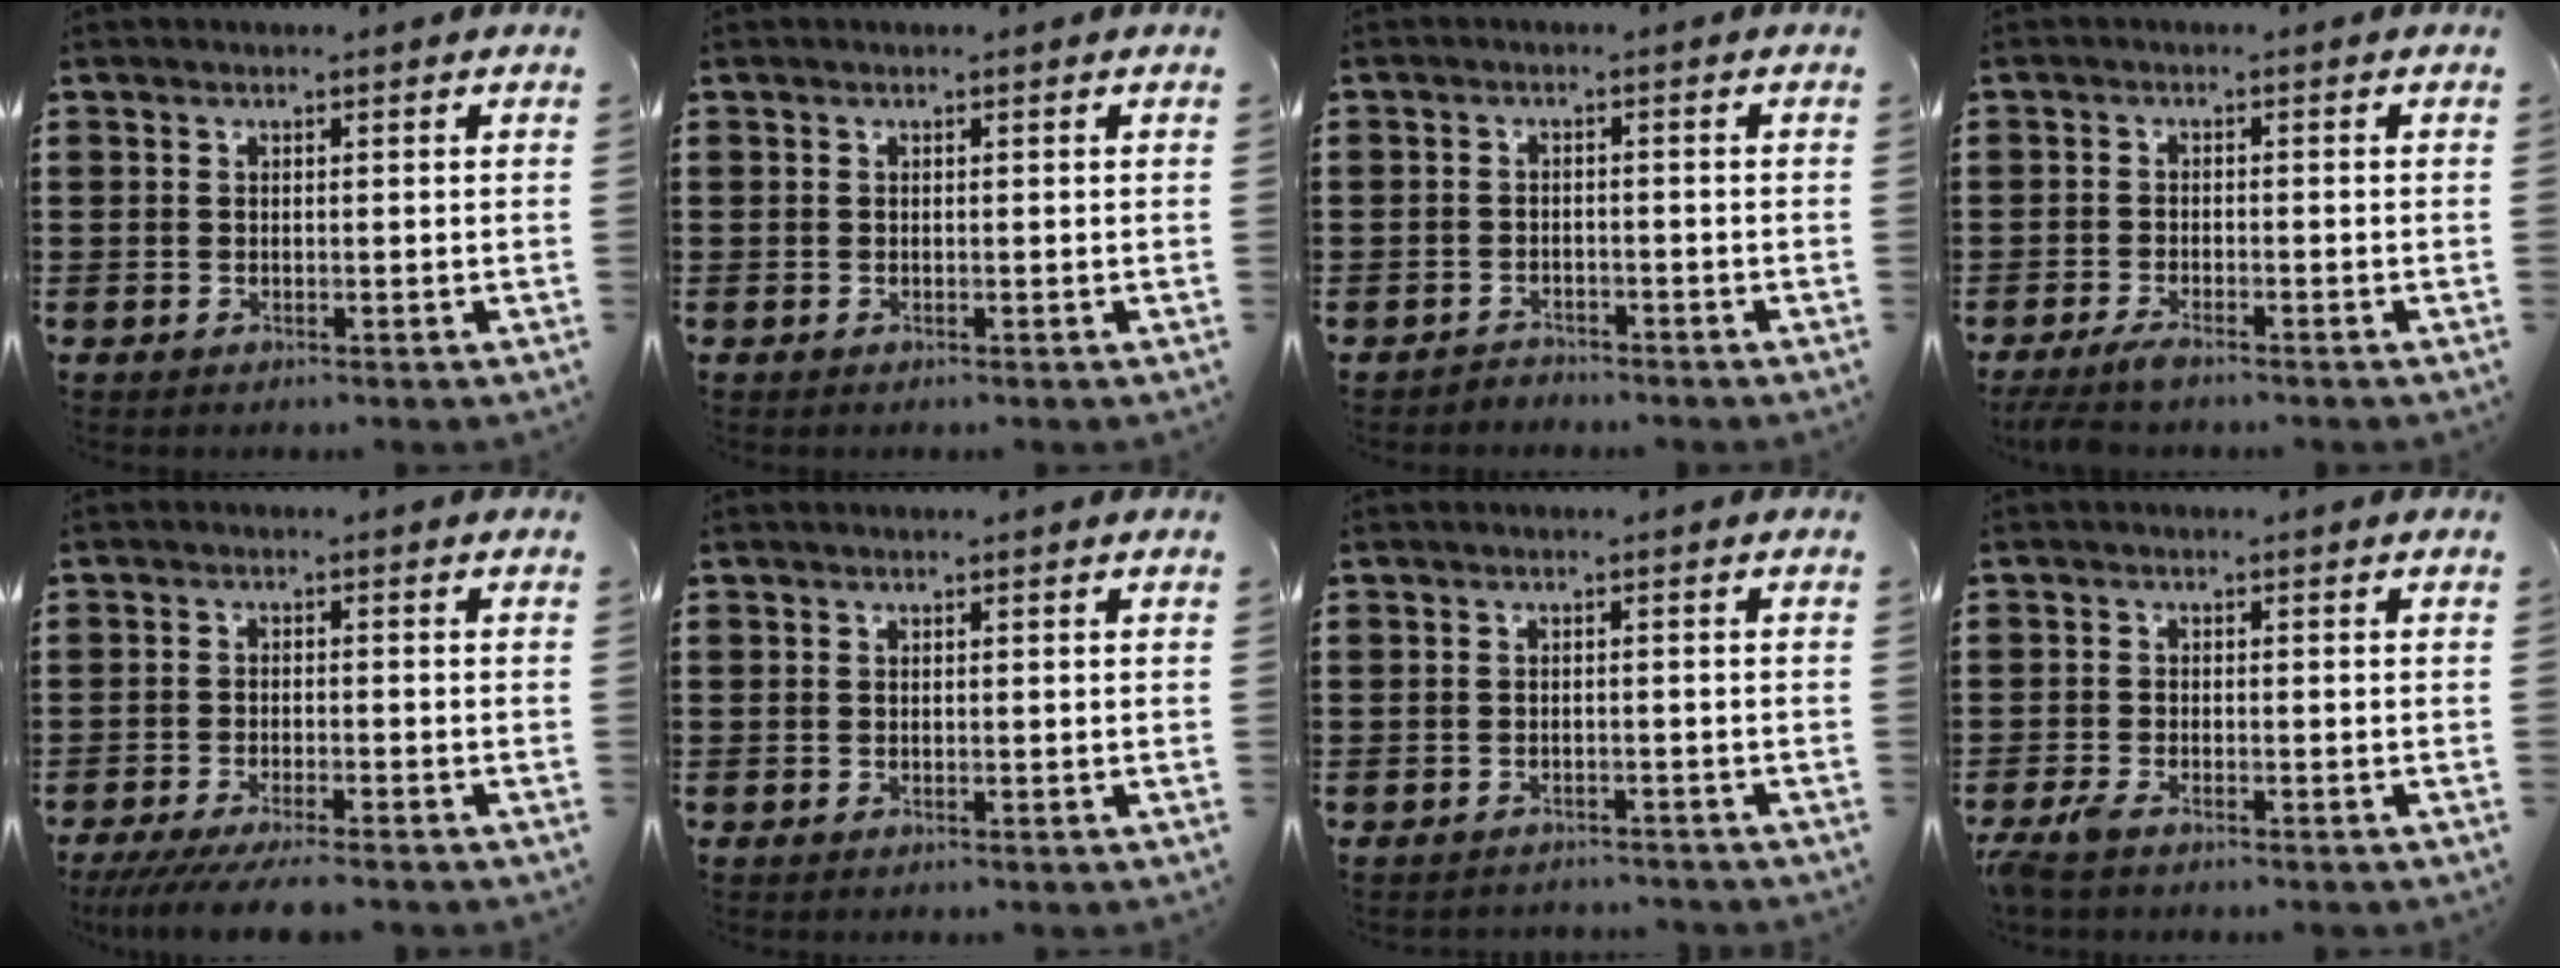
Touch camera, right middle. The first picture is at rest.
{"total": 0.0}
{"total": 2.0, "force": [-1.9, 0.5, -0.3], "torque": [-0.002, 0.002, -0.045]}
{"total": 2.2, "force": [-1.8, 0.2, 1.3], "torque": [-0.032, -0.001, -0.036]}
{"total": 4.2, "force": [-3.7, 0.0, 1.8], "torque": [-0.043, -0.015, -0.074]}
{"total": 0.0}
{"total": 1.4, "force": [-1.4, 0.1, -0.1], "torque": [-0.004, 0.000, -0.030]}
{"total": 2.3, "force": [-1.8, 0.3, 1.3], "torque": [-0.047, -0.008, -0.040]}